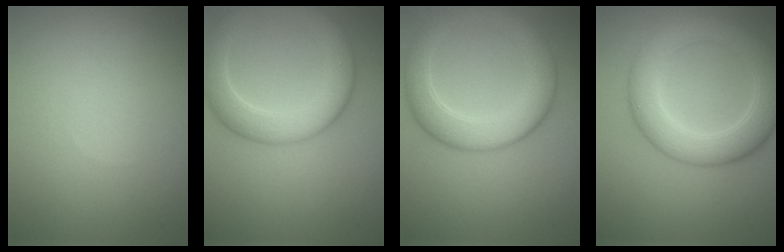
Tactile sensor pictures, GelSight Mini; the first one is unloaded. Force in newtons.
{"total": 6.0, "press": 6.0, "slide": 0.6}
{"total": 5.8, "press": 5.8, "slide": 0.4}
{"total": 6.4, "press": 6.4, "slide": 0.0}